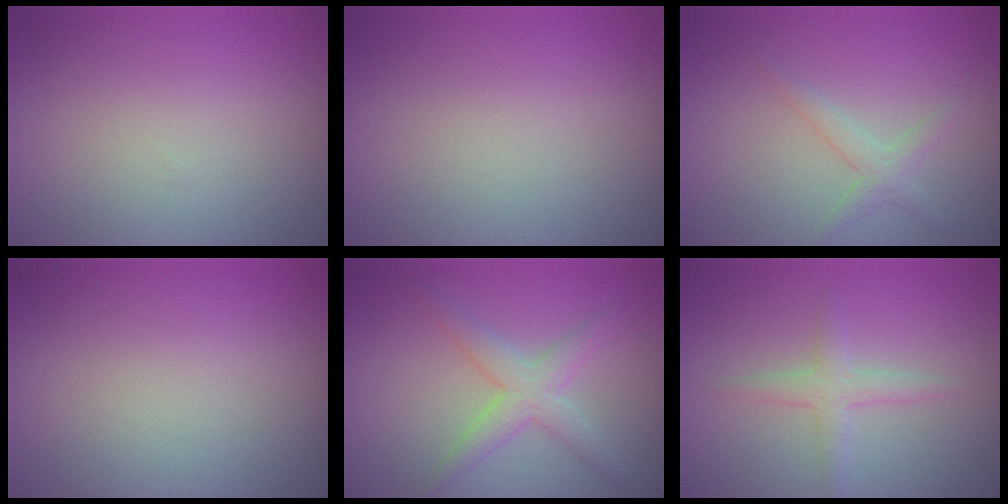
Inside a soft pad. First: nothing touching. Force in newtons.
{"total": 0.0}
{"total": 1.6, "press": 1.6, "slide": 0.1}
{"total": 0.0}
{"total": 3.0, "press": 3.0, "slide": 0.1}
{"total": 1.7, "press": 1.7, "slide": 0.1}